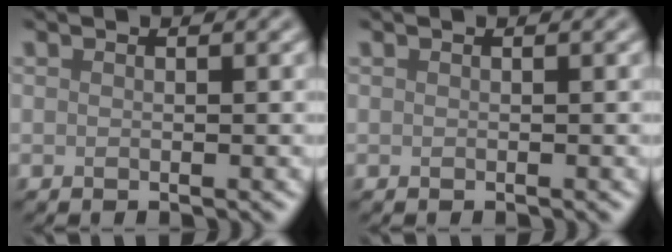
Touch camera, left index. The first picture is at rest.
{"total": 0.0}